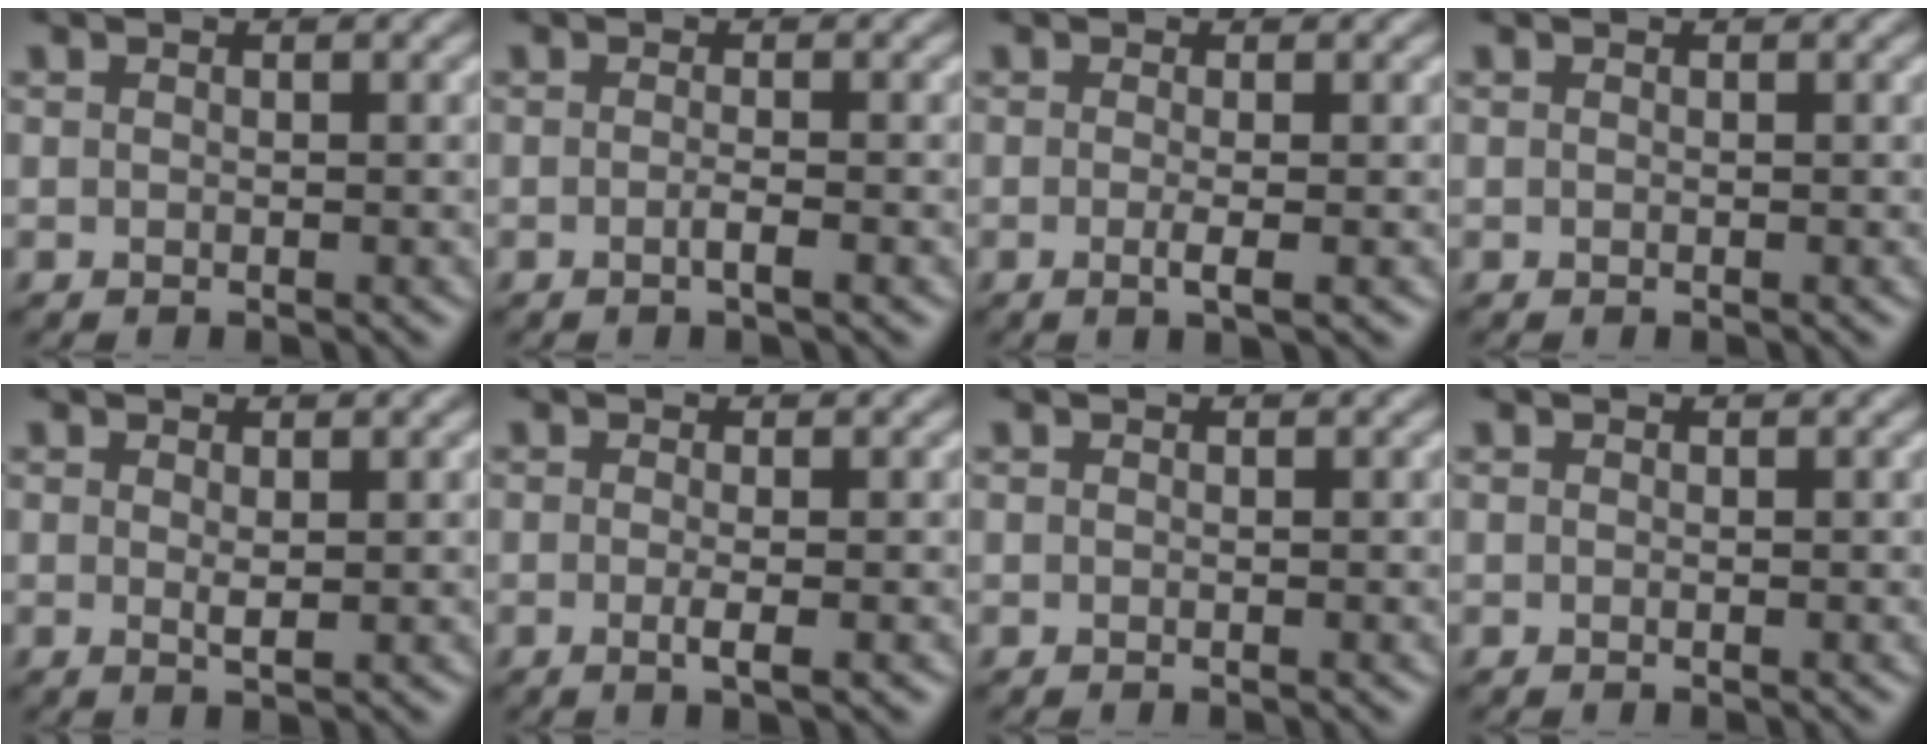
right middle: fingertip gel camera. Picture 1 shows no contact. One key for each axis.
{"total": 1.3, "fx": -0.5, "fy": 0.3, "fz": 1.1, "tx": -0.017, "ty": -0.002, "tz": -0.013}
{"total": 1.5, "fx": -0.4, "fy": 0.2, "fz": 1.4, "tx": -0.026, "ty": -0.005, "tz": -0.009}
{"total": 0.0}
{"total": 0.9, "fx": 0.3, "fy": 0.2, "fz": 0.9, "tx": -0.017, "ty": -0.004, "tz": 0.007}
{"total": 1.5, "fx": -0.4, "fy": 0.3, "fz": 1.4, "tx": -0.024, "ty": -0.004, "tz": -0.008}
{"total": 0.0}
{"total": 0.0}